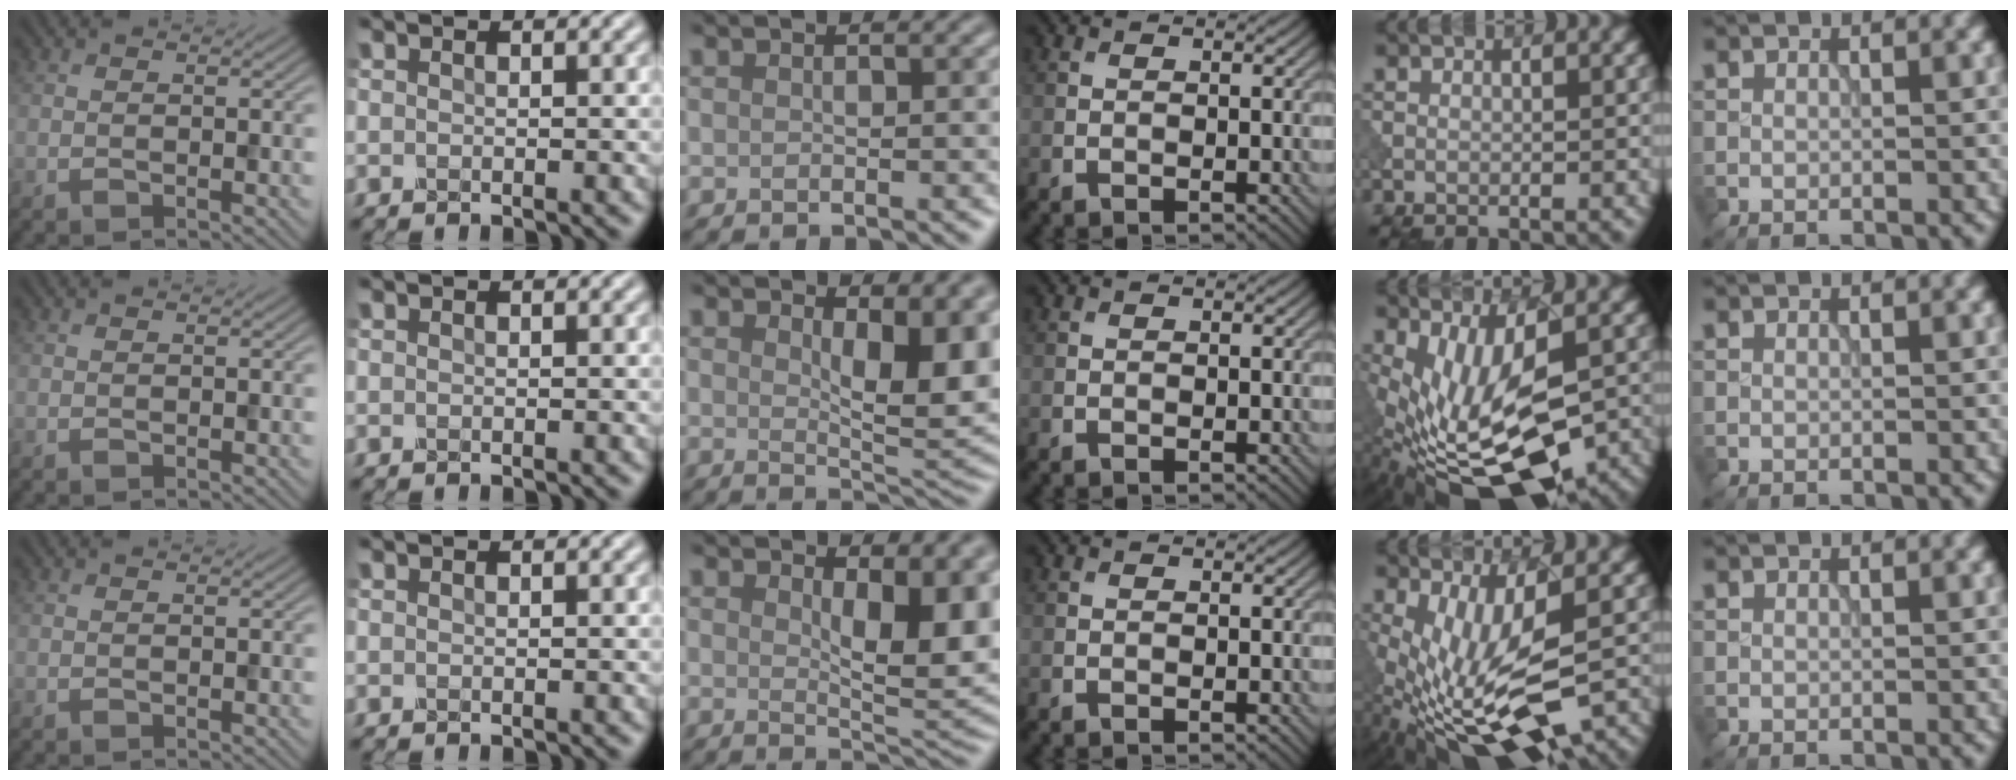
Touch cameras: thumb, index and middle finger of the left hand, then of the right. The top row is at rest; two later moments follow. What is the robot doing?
{"motion": "dispense", "object": "dispenser bottle"}